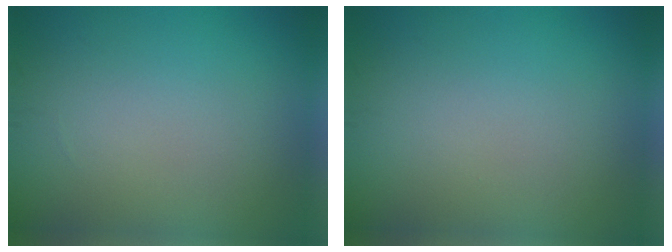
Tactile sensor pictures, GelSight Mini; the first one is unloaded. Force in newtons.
{"total": 0.0}